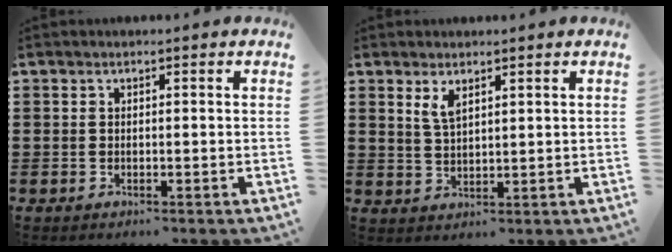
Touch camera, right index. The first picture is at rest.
{"total": 2.9, "force": [1.7, 1.1, 2.0], "torque": [-0.044, 0.004, 0.031]}